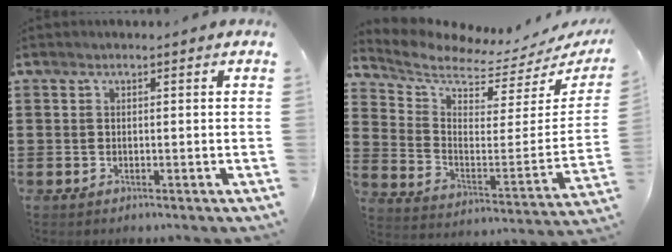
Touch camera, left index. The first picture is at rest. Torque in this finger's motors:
{"motor_torque": [1.10, -1.04, -0.06, -0.05]}